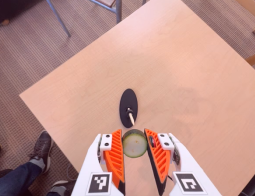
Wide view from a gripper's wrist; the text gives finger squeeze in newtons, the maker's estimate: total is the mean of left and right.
{"total": 9.7, "left": 10.0, "right": 9.4}